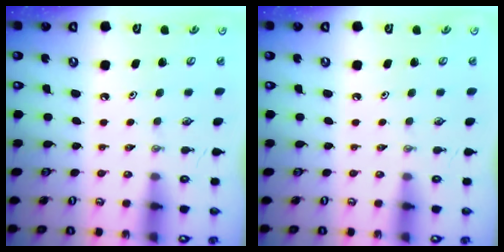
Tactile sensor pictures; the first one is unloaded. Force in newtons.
{"total": 0.0}